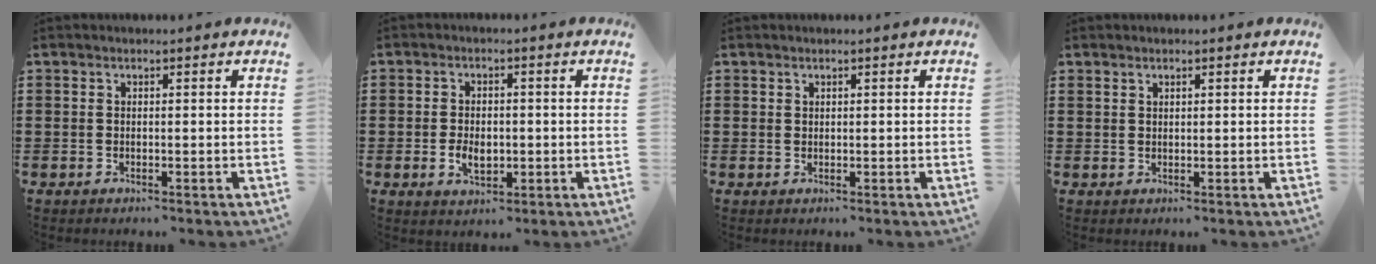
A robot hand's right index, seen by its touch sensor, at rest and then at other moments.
{"total": 3.6, "force": [-0.7, 2.1, 2.8], "torque": [-0.048, -0.003, -0.012]}
{"total": 0.5, "force": [0.4, 0.4, 0.0], "torque": [-0.002, 0.001, 0.009]}
{"total": 0.7, "force": [0.5, 0.4, 0.3], "torque": [-0.007, 0.001, 0.009]}